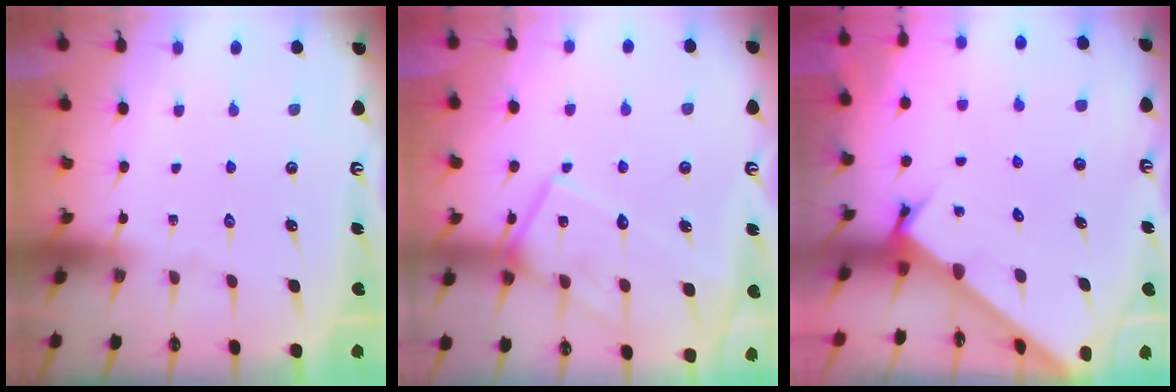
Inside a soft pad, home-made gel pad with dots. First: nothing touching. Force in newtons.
{"total": 17.2, "press": 17.1, "slide": 1.6}
{"total": 2.8, "press": 2.8, "slide": 0.2}